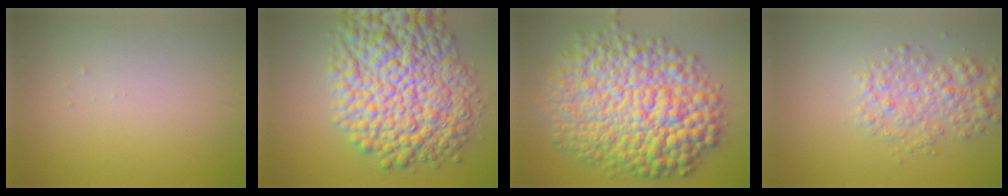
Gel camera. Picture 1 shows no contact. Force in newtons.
{"total": 13.4, "press": 13.4, "slide": 0.1}
{"total": 14.3, "press": 14.3, "slide": 0.1}
{"total": 3.6, "press": 3.6, "slide": 0.1}